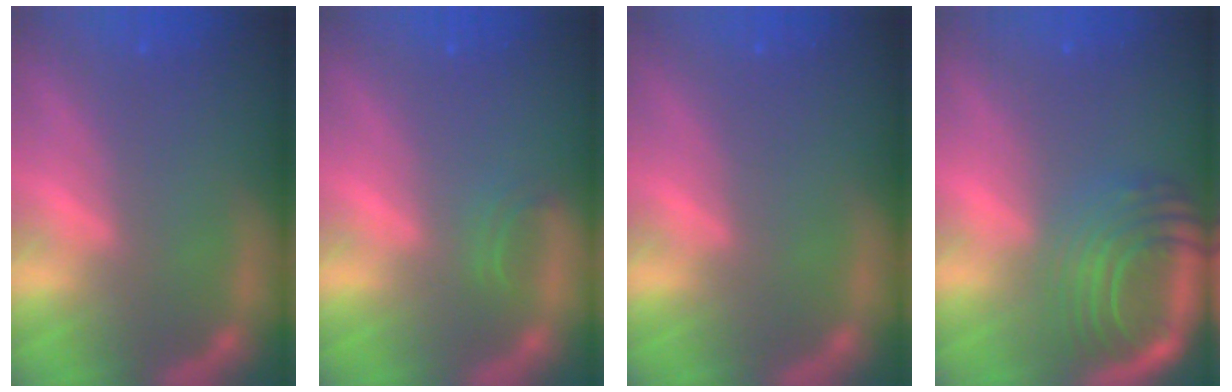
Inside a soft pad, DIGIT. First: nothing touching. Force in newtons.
{"total": 1.4}
{"total": 0.0}
{"total": 10.1}